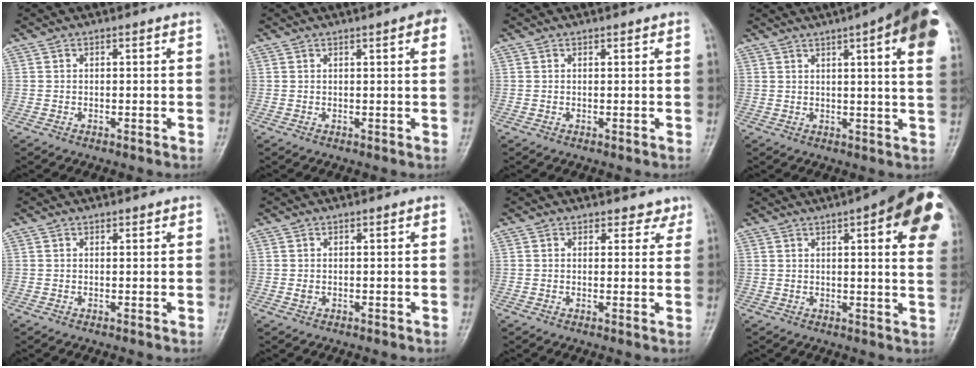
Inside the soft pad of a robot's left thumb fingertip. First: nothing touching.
{"total": 3.8, "force": [1.8, 0.6, 3.3], "torque": [-0.038, 0.005, 0.019]}
{"total": 0.0}
{"total": 17.7, "force": [8.4, 3.3, 15.2], "torque": [-0.197, -0.004, 0.097]}
{"total": 0.5, "force": [0.5, 0.3, -0.1], "torque": [0.004, -0.004, 0.005]}
{"total": 0.6, "force": [0.0, 0.5, 0.4], "torque": [0.000, 0.000, 0.001]}
{"total": 2.9, "force": [2.4, 1.6, -0.3], "torque": [0.031, -0.017, 0.017]}
{"total": 20.8, "force": [8.3, 5.5, 18.2], "torque": [-0.200, -0.005, 0.097]}